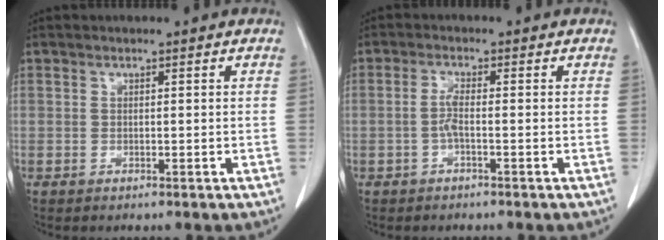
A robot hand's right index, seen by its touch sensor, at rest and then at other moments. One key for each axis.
{"total": 2.2, "fx": -0.7, "fy": 0.1, "fz": 2.1, "tx": -0.044, "ty": 0.001, "tz": -0.017}